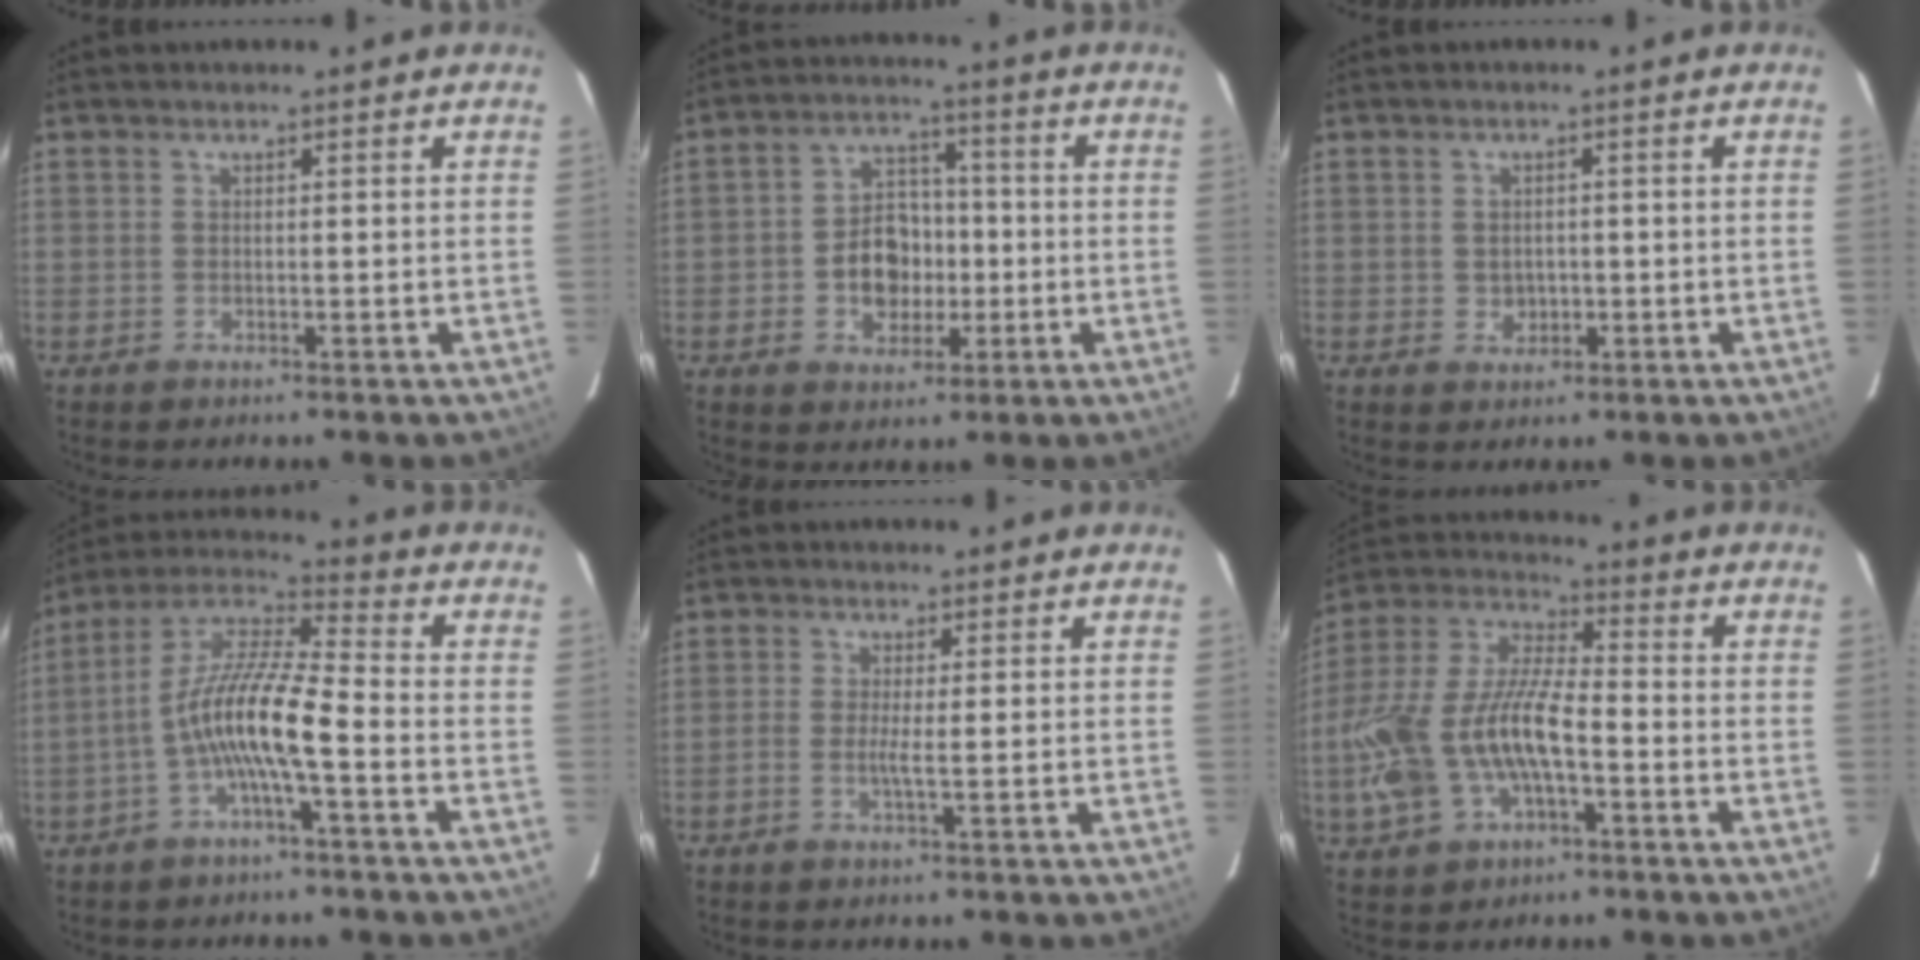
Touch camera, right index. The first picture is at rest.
{"total": 9.2, "force": [-1.9, 7.2, 5.3], "torque": [-0.111, 0.021, -0.022]}
{"total": 2.7, "force": [-0.3, 2.4, 1.2], "torque": [-0.021, 0.003, 0.000]}
{"total": 10.9, "force": [-3.6, 1.3, 10.2], "torque": [-0.210, 0.014, -0.073]}
{"total": 2.1, "force": [-0.6, -0.1, 2.0], "torque": [-0.045, -0.002, -0.015]}
{"total": 17.9, "force": [-5.1, 8.1, 15.2], "torque": [-0.327, -0.002, -0.094]}